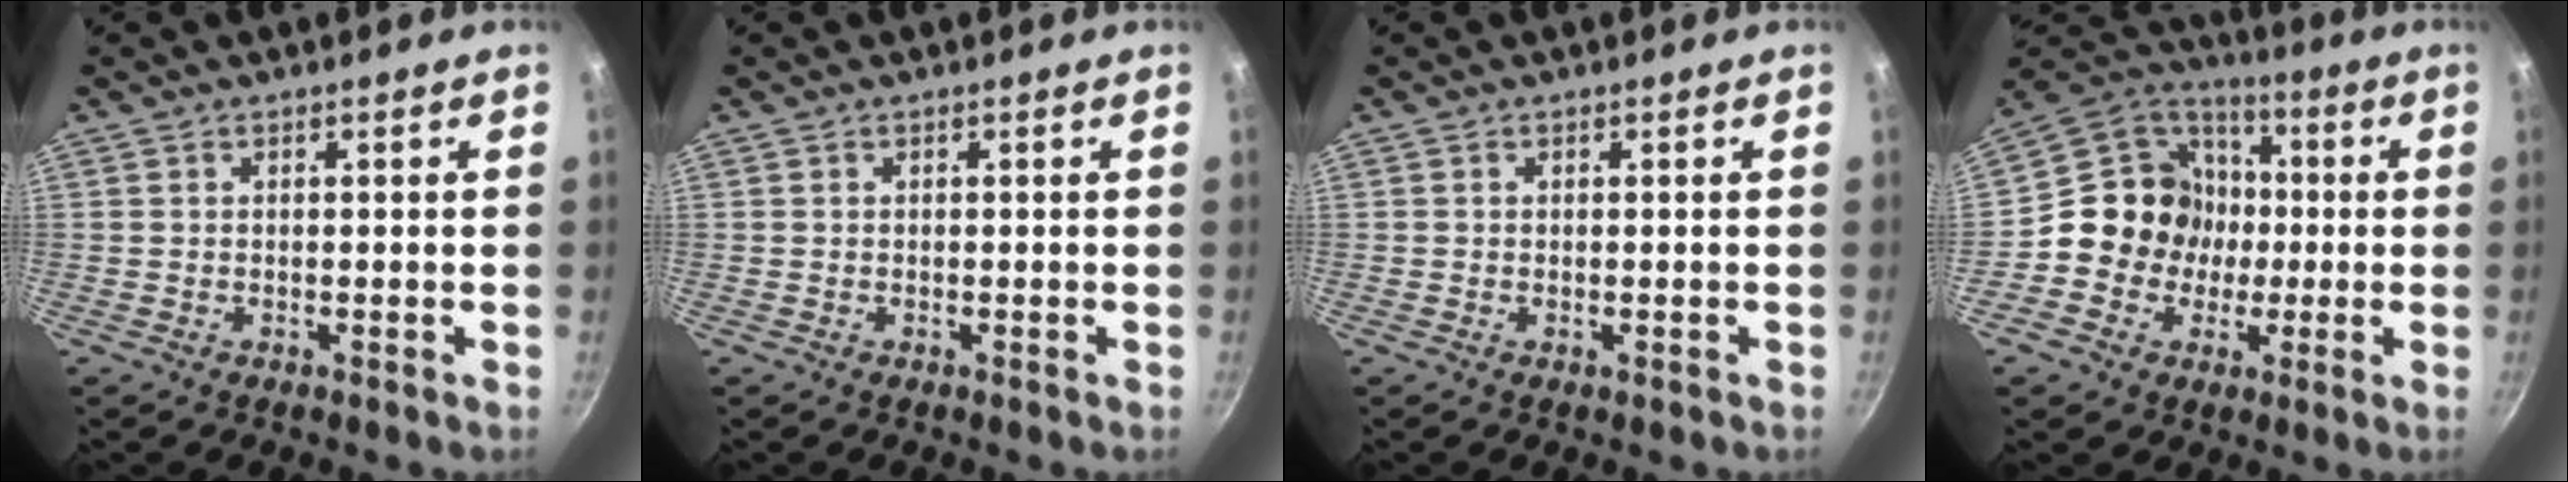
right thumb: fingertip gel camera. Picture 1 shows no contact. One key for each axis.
{"total": 0.0}
{"total": 0.0}
{"total": 14.3, "fx": -1.3, "fy": 13.3, "fz": 5.2, "tx": -0.041, "ty": 0.030, "tz": -0.035}